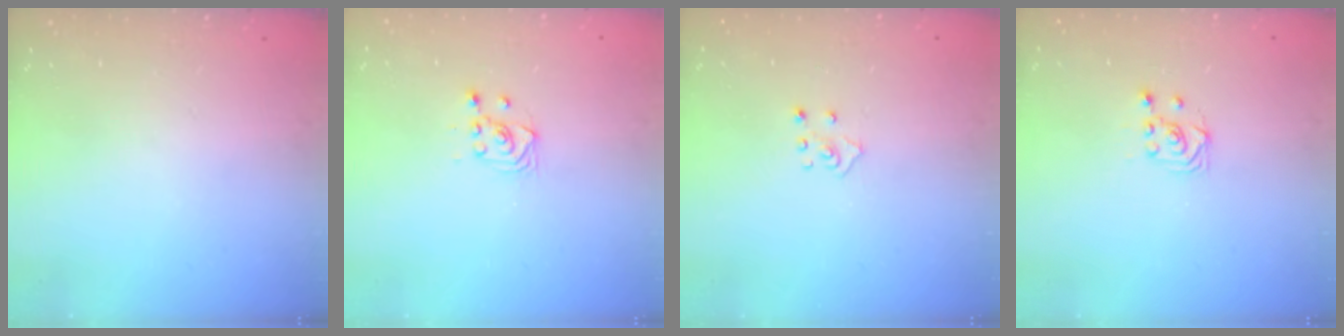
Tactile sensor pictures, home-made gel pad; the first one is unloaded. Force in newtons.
{"total": 3.5, "press": 3.2, "slide": 1.5}
{"total": 2.7, "press": 2.7, "slide": 0.2}
{"total": 2.7, "press": 2.4, "slide": 1.3}